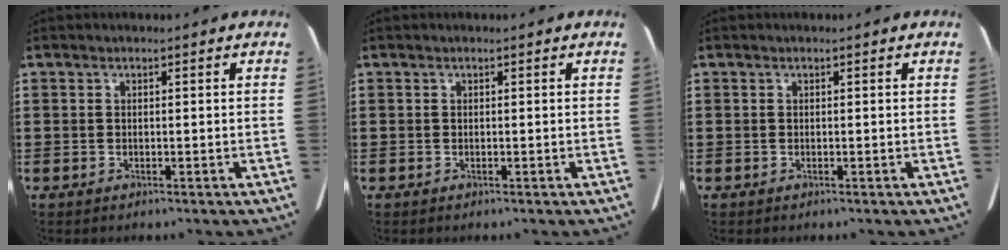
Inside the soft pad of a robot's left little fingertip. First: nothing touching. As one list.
[{"total": 0.0}, {"total": 0.0}]